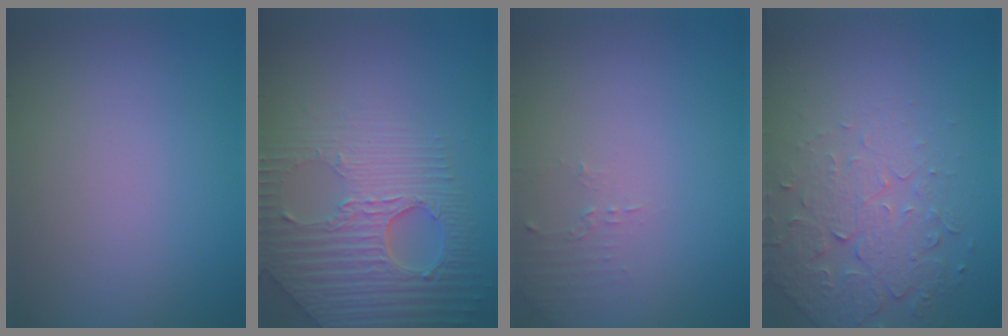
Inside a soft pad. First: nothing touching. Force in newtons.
{"total": 5.8, "press": 5.1, "slide": 2.9}
{"total": 1.2, "press": 1.2, "slide": 0.4}
{"total": 5.1, "press": 3.6, "slide": 3.6}